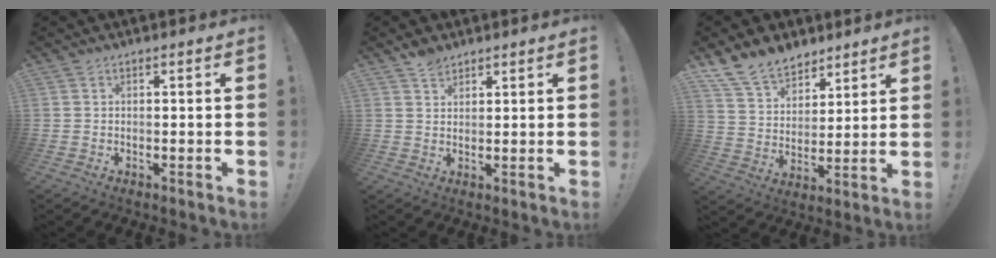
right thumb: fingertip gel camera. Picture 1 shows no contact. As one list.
[{"total": 4.3, "force": [3.3, 2.5, 1.3], "torque": [-0.016, -0.017, 0.061]}, {"total": 13.2, "force": [10.3, 7.5, 3.4], "torque": [-0.069, -0.076, 0.199]}]